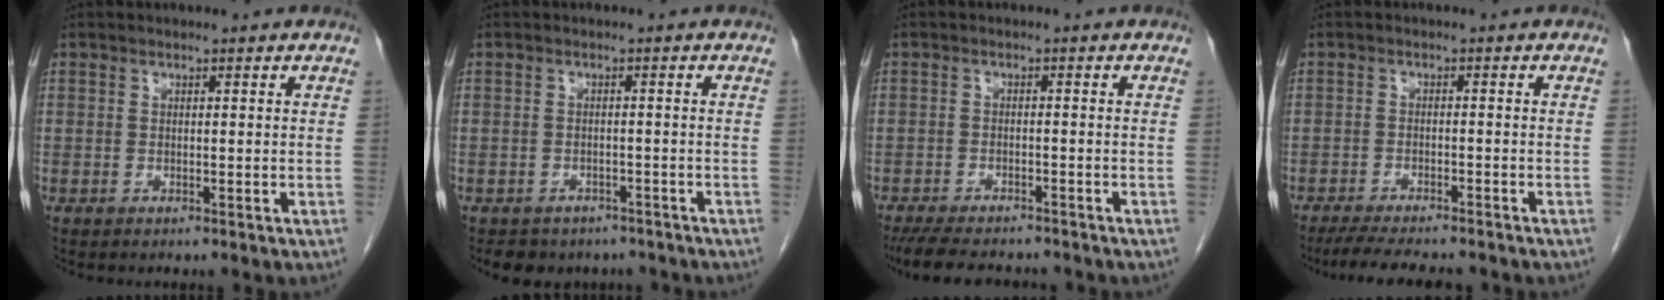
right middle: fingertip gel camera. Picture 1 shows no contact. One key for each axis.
{"total": 6.1, "fx": -4.9, "fy": 3.5, "fz": 1.1, "tx": -0.010, "ty": 0.010, "tz": -0.057}
{"total": 9.8, "fx": -8.7, "fy": 2.3, "fz": 4.0, "tx": -0.066, "ty": -0.013, "tz": -0.127}
{"total": 9.3, "fx": -8.1, "fy": 1.5, "fz": 4.3, "tx": -0.066, "ty": -0.015, "tz": -0.119}